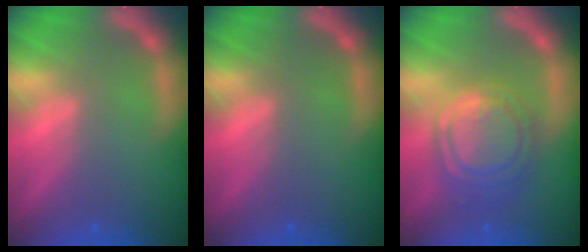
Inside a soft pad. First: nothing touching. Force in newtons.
{"total": 0.0}
{"total": 8.0}